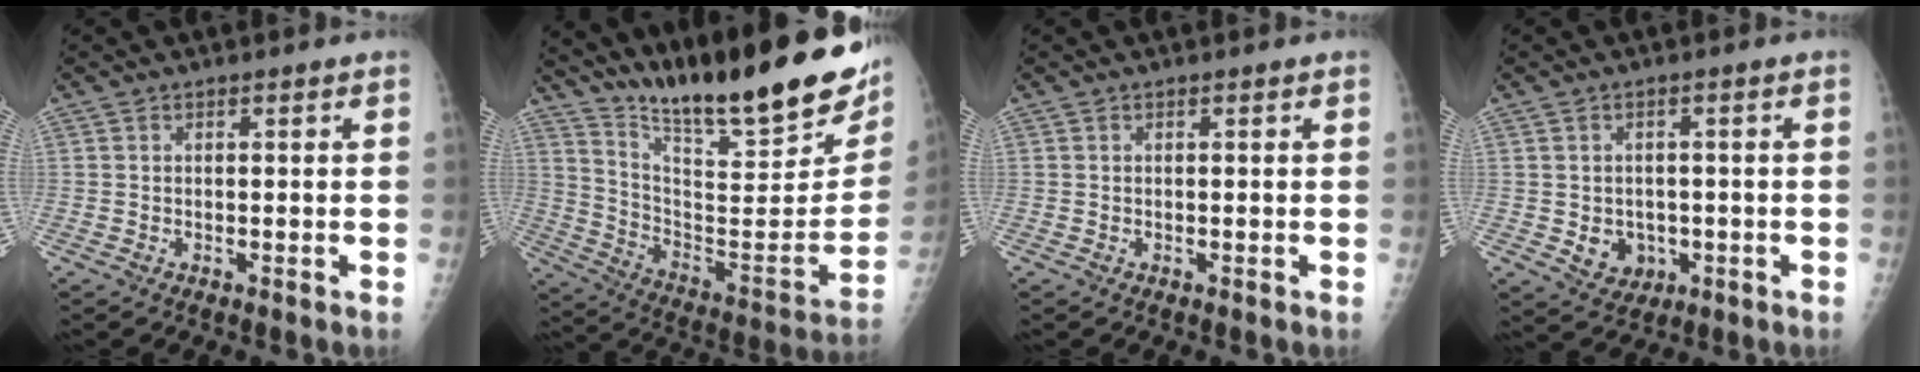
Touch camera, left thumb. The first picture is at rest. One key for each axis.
{"total": 28.4, "fx": 21.5, "fy": 4.8, "fz": 17.9, "tx": -0.257, "ty": -0.117, "tz": 0.334}
{"total": 0.0}
{"total": 5.3, "fx": -1.0, "fy": 4.5, "fz": 2.6, "tx": -0.015, "ty": 0.003, "tz": -0.004}